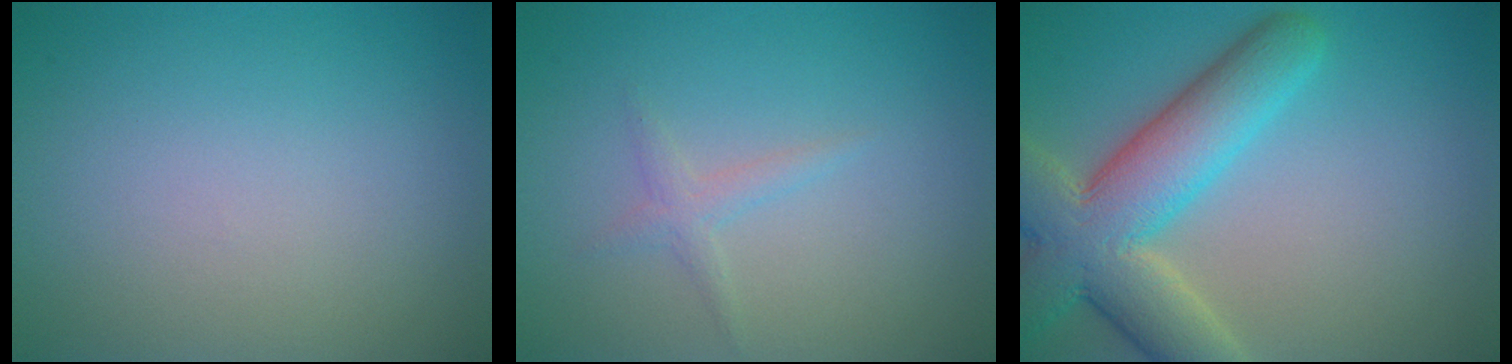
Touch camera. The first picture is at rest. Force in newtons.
{"total": 1.3, "press": 1.3, "slide": 0.1}
{"total": 9.0, "press": 9.0, "slide": 0.6}